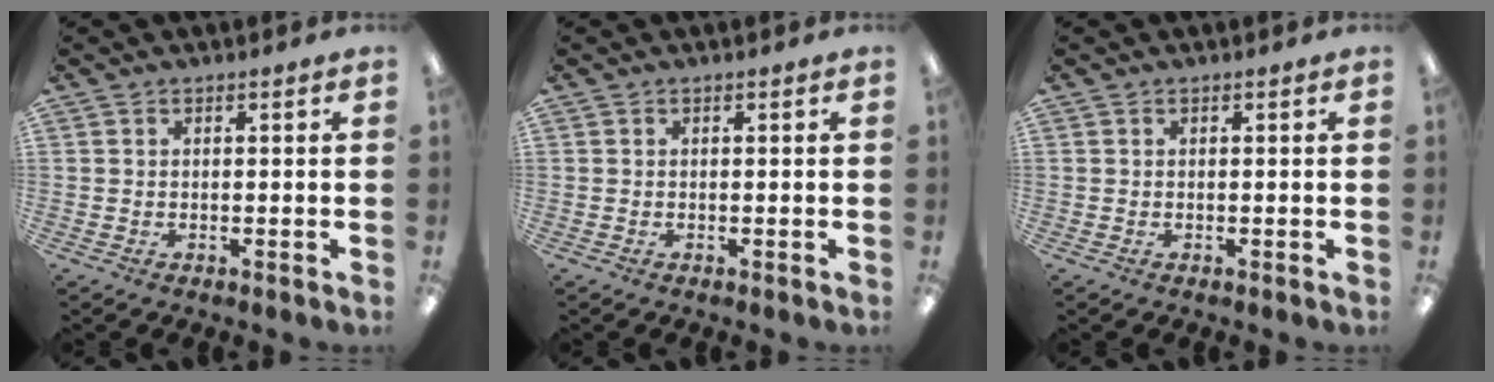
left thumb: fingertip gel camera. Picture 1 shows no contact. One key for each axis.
{"total": 0.0}
{"total": 0.0}